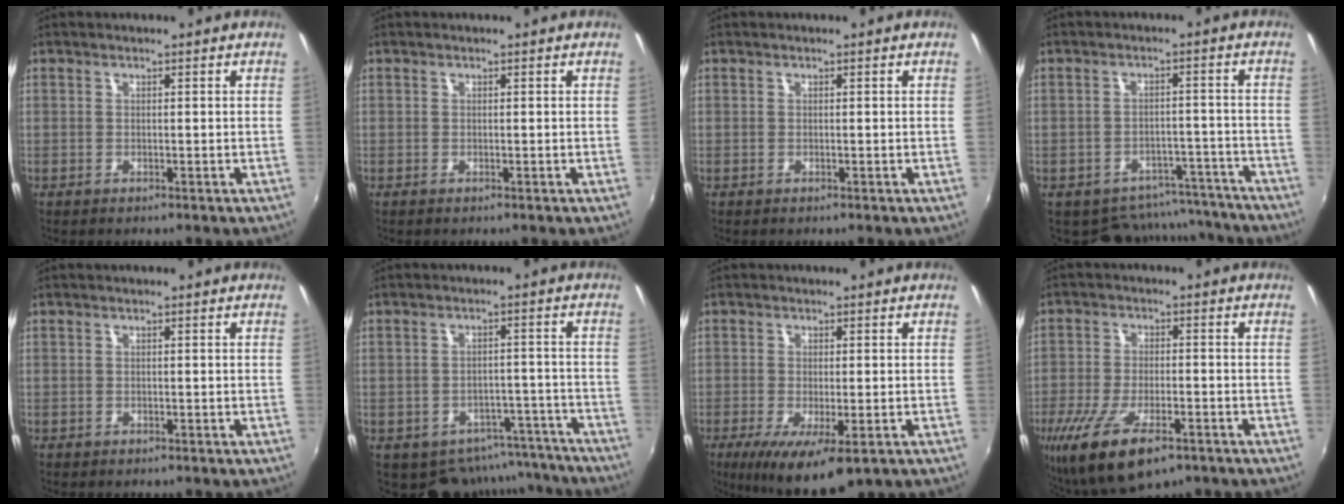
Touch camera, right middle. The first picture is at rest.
{"total": 0.0}
{"total": 0.0}
{"total": 11.9, "force": [-10.2, 5.8, 2.1], "torque": [-0.046, 0.027, -0.113]}
{"total": 0.0}
{"total": 12.2, "force": [-10.2, 6.2, 2.6], "torque": [-0.046, 0.020, -0.111]}
{"total": 9.5, "force": [-4.8, 2.8, 7.7], "torque": [-0.150, -0.039, -0.072]}
{"total": 14.3, "force": [-8.1, 5.6, 10.4], "torque": [-0.223, -0.049, -0.137]}